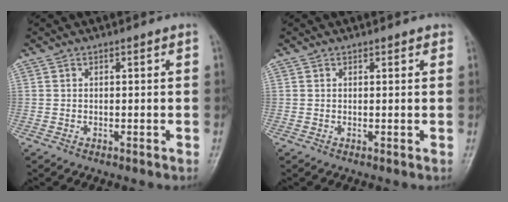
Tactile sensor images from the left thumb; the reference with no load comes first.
{"total": 1.0, "force": [0.8, 0.5, 0.4], "torque": [0.001, -0.003, 0.006]}